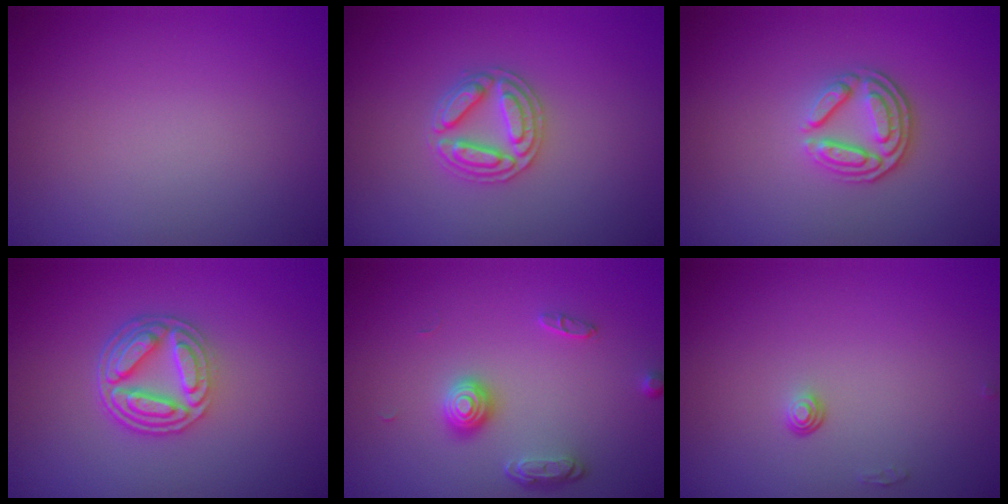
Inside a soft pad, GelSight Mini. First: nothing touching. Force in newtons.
{"total": 2.9, "press": 2.9, "slide": 0.5}
{"total": 3.7, "press": 2.8, "slide": 2.5}
{"total": 5.0, "press": 3.7, "slide": 3.3}
{"total": 2.3, "press": 1.8, "slide": 1.4}
{"total": 0.8, "press": 0.5, "slide": 0.6}